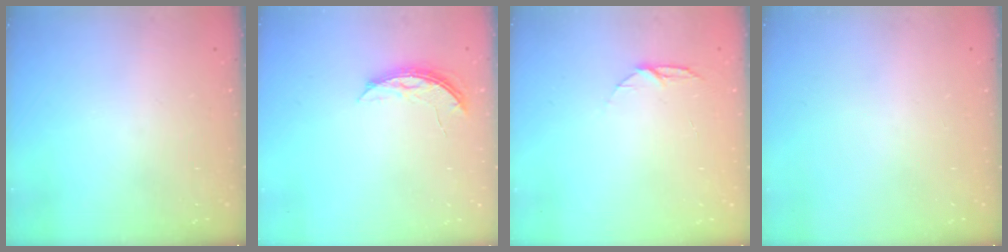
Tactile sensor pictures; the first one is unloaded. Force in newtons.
{"total": 5.8, "press": 5.7, "slide": 0.5}
{"total": 4.8, "press": 4.8, "slide": 0.6}
{"total": 0.0}